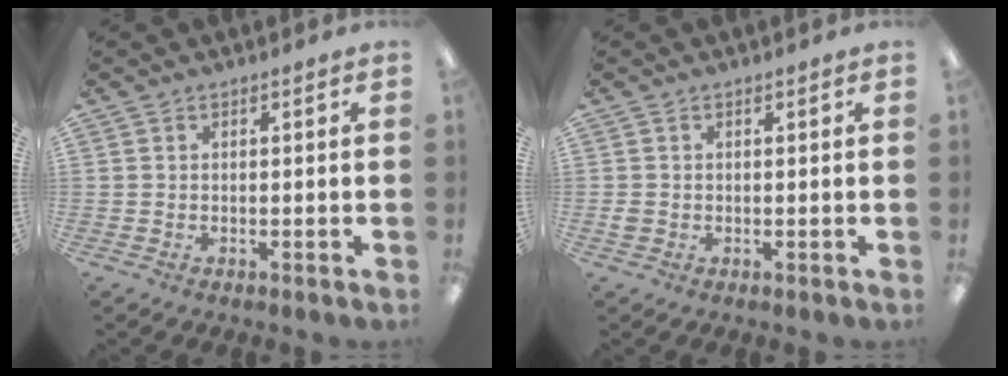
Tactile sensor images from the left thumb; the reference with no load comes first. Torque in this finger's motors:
{"motor_torque": [-0.26, 0.34, 0.30, -0.05, 0.00]}